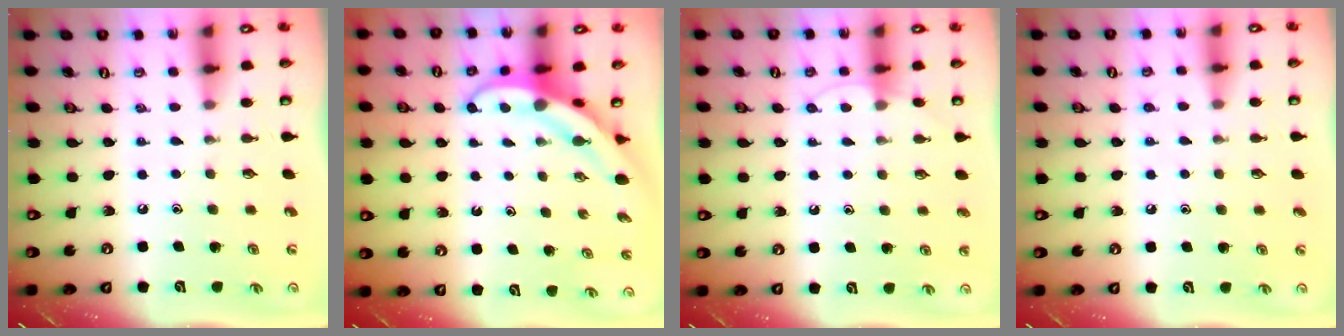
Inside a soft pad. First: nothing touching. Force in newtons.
{"total": 5.8, "press": 5.8, "slide": 0.5}
{"total": 4.1, "press": 4.0, "slide": 0.5}
{"total": 4.3, "press": 4.3, "slide": 0.5}